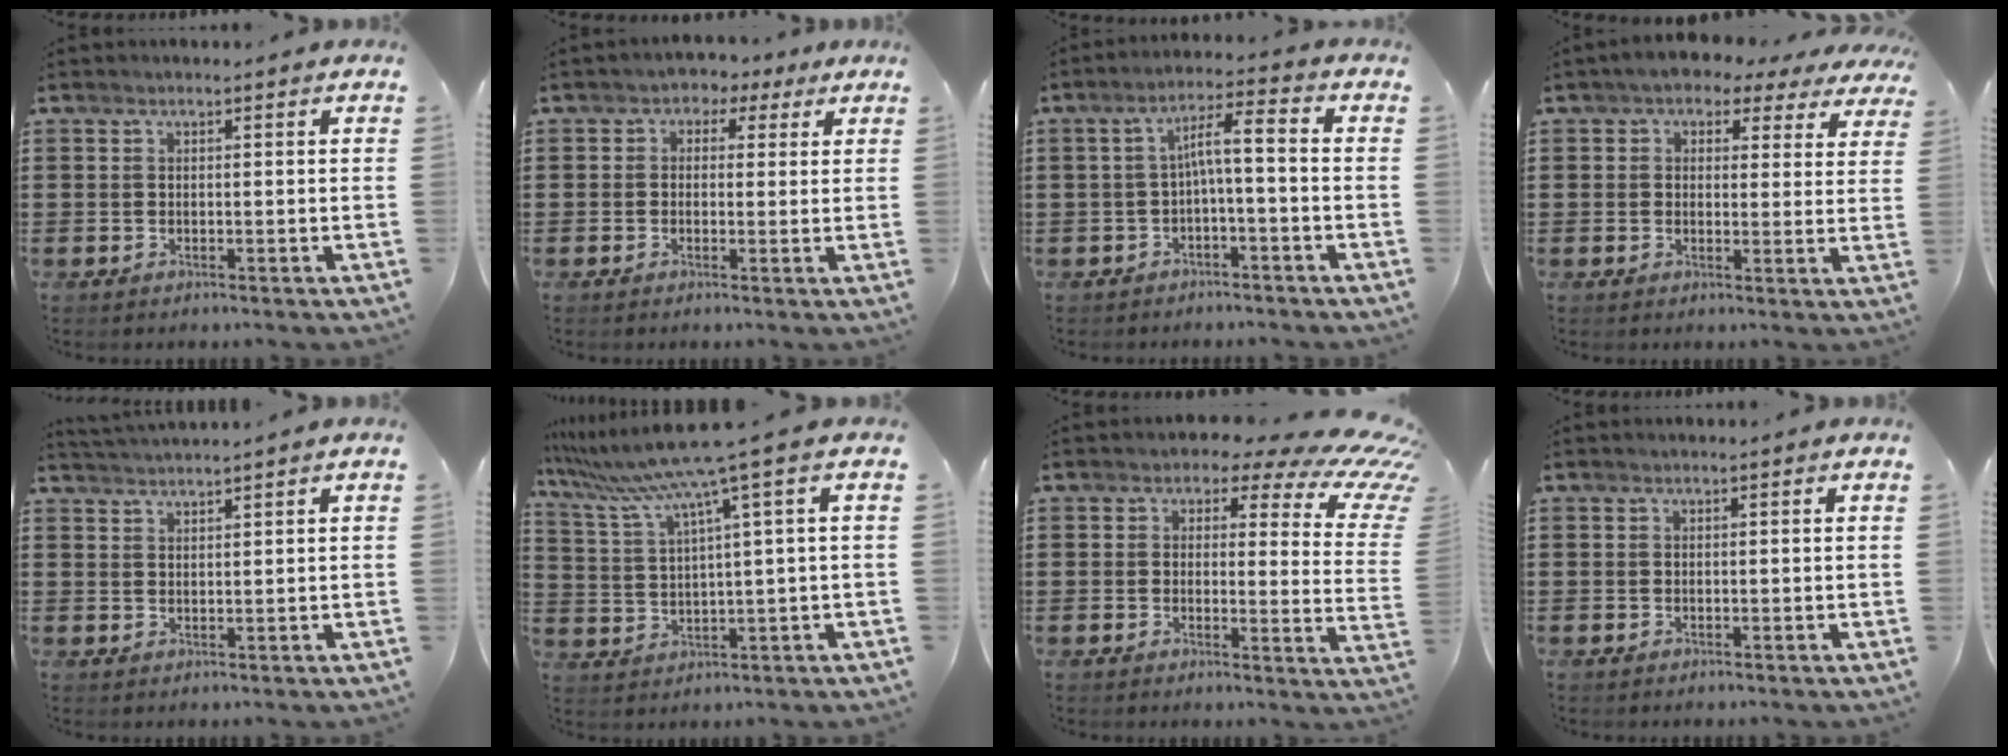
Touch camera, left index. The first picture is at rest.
{"total": 1.9, "force": [0.3, 1.8, 0.6], "torque": [-0.021, 0.009, 0.000]}
{"total": 4.8, "force": [-1.3, 1.0, 4.6], "torque": [-0.092, 0.014, -0.033]}
{"total": 3.1, "force": [2.3, 2.0, 0.5], "torque": [-0.021, -0.013, 0.034]}
{"total": 1.6, "force": [1.6, -0.4, -0.1], "torque": [-0.002, 0.001, 0.032]}
{"total": 7.9, "force": [4.7, -0.7, 6.3], "torque": [-0.155, -0.038, 0.070]}
{"total": 5.2, "force": [3.2, 2.9, 2.9], "torque": [-0.050, -0.016, 0.049]}
{"total": 0.0}